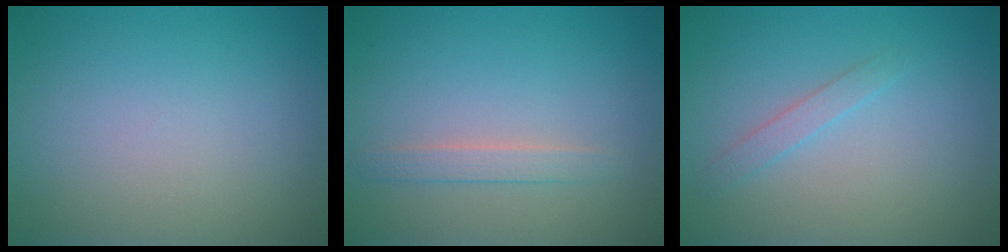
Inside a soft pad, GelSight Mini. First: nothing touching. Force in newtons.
{"total": 1.5, "press": 1.5, "slide": 0.1}
{"total": 1.2, "press": 1.2, "slide": 0.1}